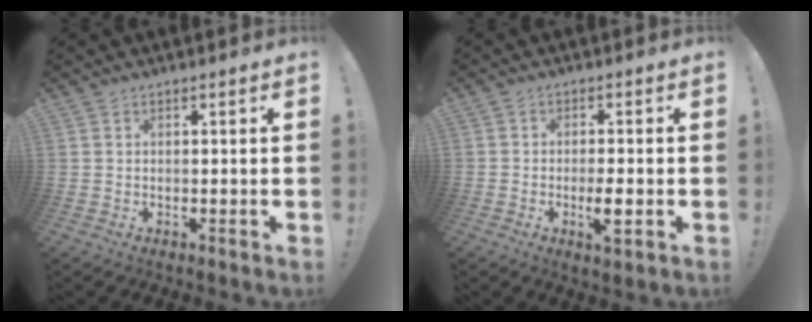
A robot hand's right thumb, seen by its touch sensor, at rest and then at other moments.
{"total": 5.3, "force": [-2.4, 3.2, 3.5], "torque": [-0.045, 0.014, -0.040]}